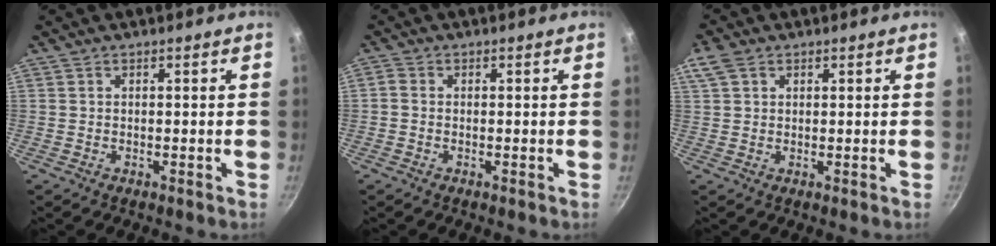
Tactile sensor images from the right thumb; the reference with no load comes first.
{"total": 1.2, "force": [-0.4, 1.0, 0.6], "torque": [-0.013, 0.005, -0.013]}
{"total": 4.4, "force": [2.0, 3.0, 2.4], "torque": [-0.044, 0.005, 0.038]}